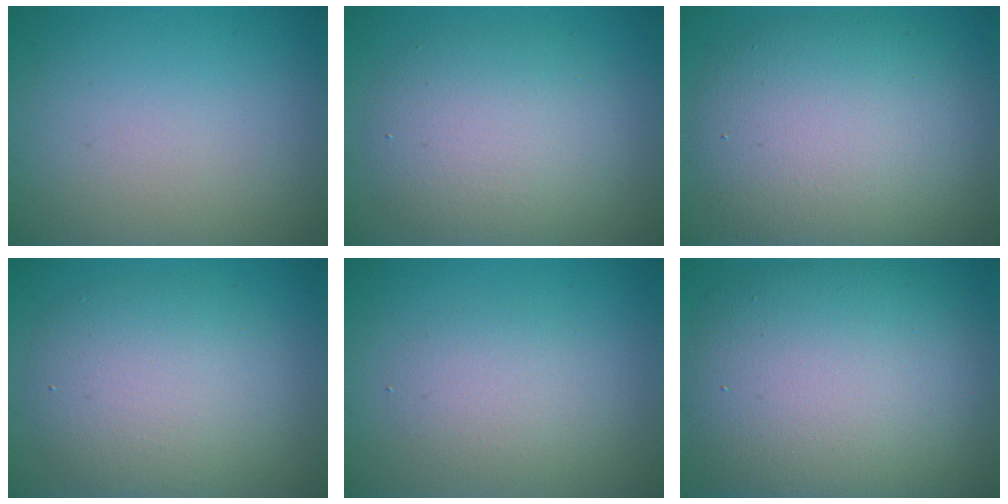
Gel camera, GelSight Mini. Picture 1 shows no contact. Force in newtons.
{"total": 5.7, "press": 5.7, "slide": 0.4}
{"total": 9.3, "press": 9.3, "slide": 0.5}
{"total": 6.1, "press": 6.0, "slide": 0.6}
{"total": 2.6, "press": 2.6, "slide": 0.1}
{"total": 12.4, "press": 12.4, "slide": 0.5}